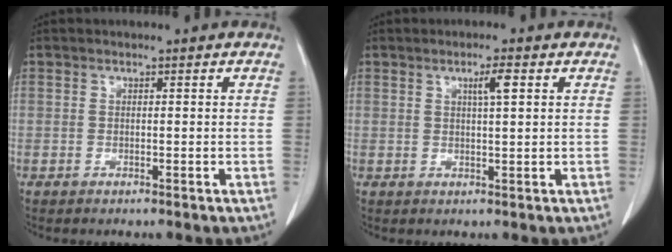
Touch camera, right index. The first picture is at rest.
{"total": 2.5, "force": [1.0, 0.0, 2.3], "torque": [-0.035, 0.002, 0.015]}